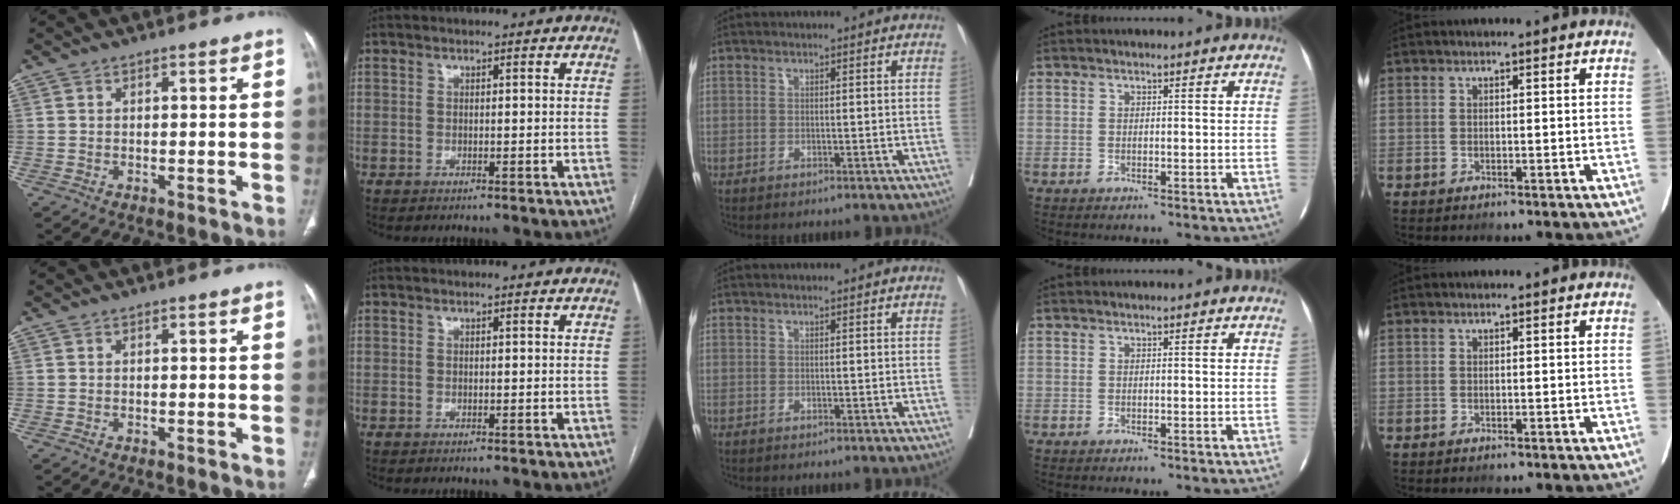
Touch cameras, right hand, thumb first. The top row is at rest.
{}